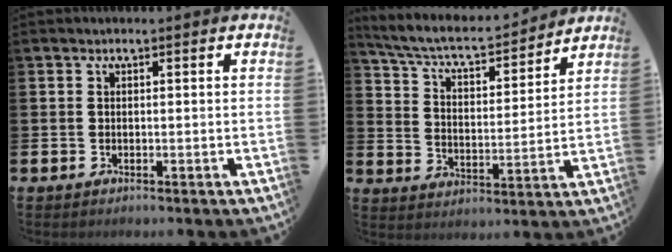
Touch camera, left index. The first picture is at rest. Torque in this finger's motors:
{"motor_torque": [-1.01, -1.12, -1.02, 0.05]}